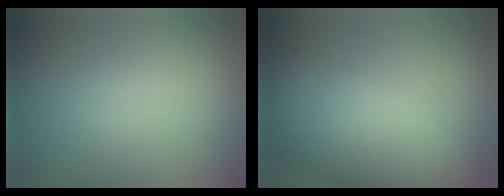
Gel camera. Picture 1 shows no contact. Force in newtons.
{"total": 9.1, "press": 9.1, "slide": 0.3}